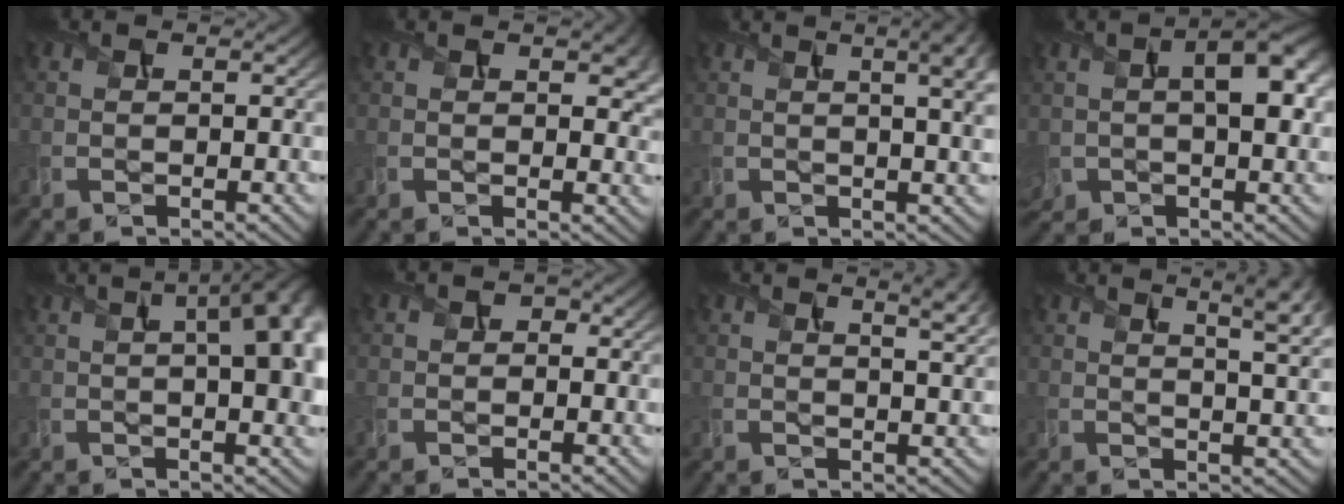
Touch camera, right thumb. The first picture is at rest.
{"total": 4.5, "force": [1.4, 2.4, 3.5], "torque": [-0.054, -0.004, 0.023]}
{"total": 8.4, "force": [3.1, 2.9, 7.2], "torque": [-0.085, 0.029, 0.031]}
{"total": 9.5, "force": [1.0, 5.2, 7.8], "torque": [-0.146, 0.000, 0.019]}
{"total": 12.2, "force": [1.5, 4.8, 11.1], "torque": [-0.129, 0.020, 0.015]}
{"total": 1.1, "force": [0.0, 1.0, 0.4], "torque": [-0.002, -0.001, 0.000]}
{"total": 5.0, "force": [3.0, 1.3, 3.8], "torque": [-0.050, 0.018, 0.036]}
{"total": 8.0, "force": [4.3, 2.2, 6.4], "torque": [-0.082, 0.024, 0.050]}